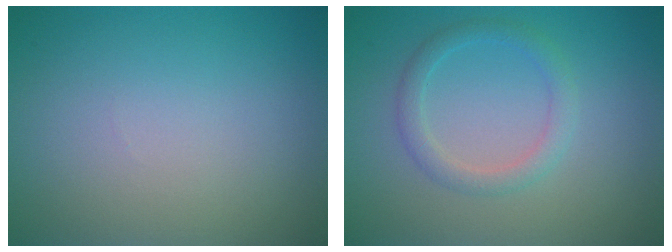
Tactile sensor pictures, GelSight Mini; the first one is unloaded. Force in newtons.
{"total": 2.1, "press": 2.1, "slide": 0.1}